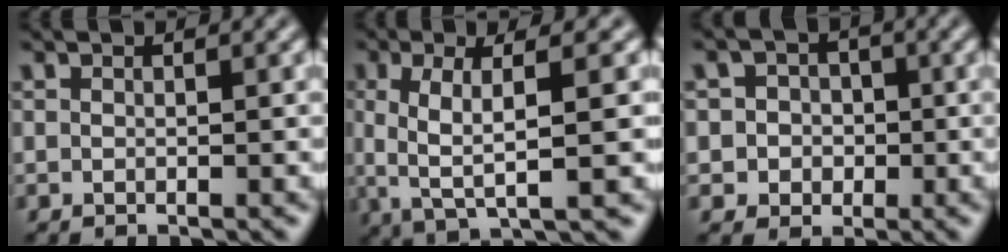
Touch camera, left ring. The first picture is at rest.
{"total": 6.0, "force": [0.2, 1.6, 5.8], "torque": [-0.107, 0.003, 0.004]}
{"total": 3.7, "force": [-0.3, 3.6, 0.8], "torque": [0.006, 0.016, -0.020]}